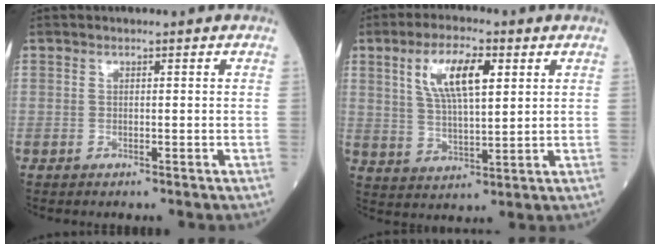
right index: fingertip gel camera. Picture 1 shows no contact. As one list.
[{"total": 9.5, "force": [3.7, 2.8, 8.3], "torque": [-0.161, 0.008, 0.072]}]